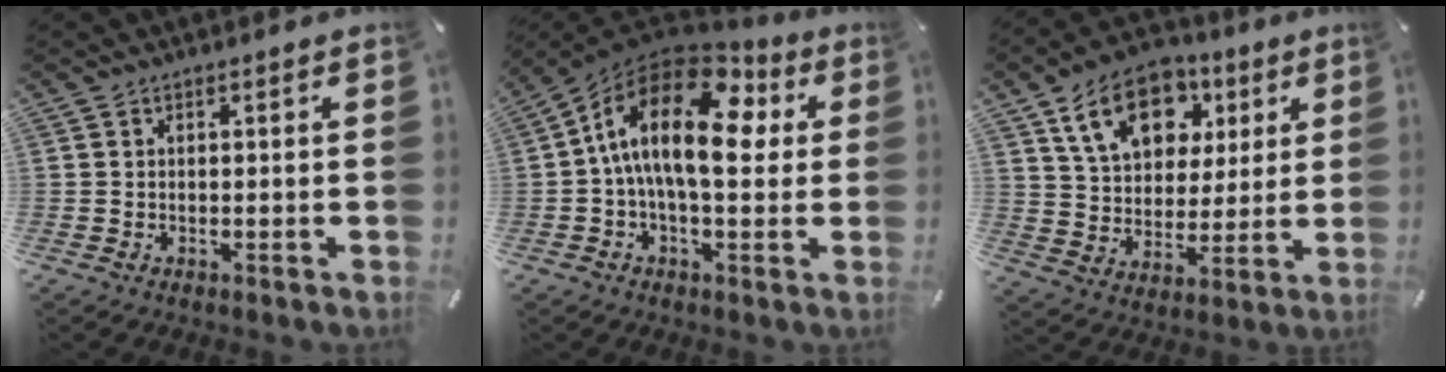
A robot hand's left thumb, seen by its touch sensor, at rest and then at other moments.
{"total": 19.1, "force": [3.2, 9.4, 16.3], "torque": [-0.312, -0.014, 0.046]}
{"total": 15.6, "force": [7.7, 11.1, 7.9], "torque": [-0.134, -0.017, 0.142]}